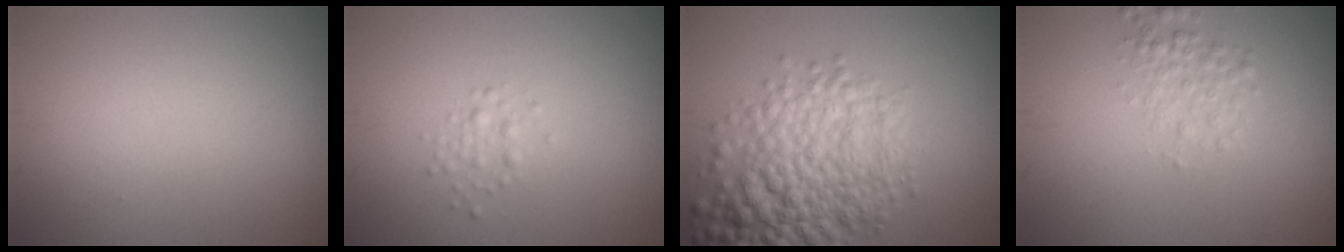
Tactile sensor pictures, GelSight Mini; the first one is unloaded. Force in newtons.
{"total": 1.2, "press": 1.2, "slide": 0.0}
{"total": 8.1, "press": 8.1, "slide": 0.3}
{"total": 2.1, "press": 2.1, "slide": 0.0}